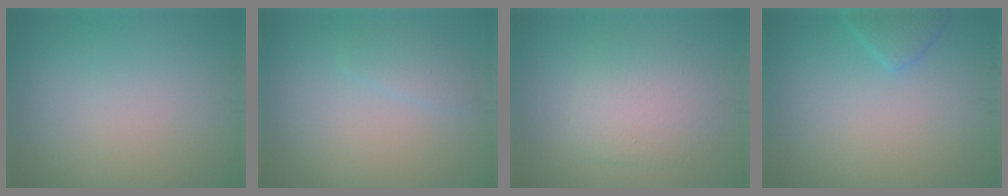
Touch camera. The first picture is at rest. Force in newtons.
{"total": 1.5, "press": 1.5, "slide": 0.1}
{"total": 4.1, "press": 4.1, "slide": 0.3}
{"total": 1.8, "press": 1.8, "slide": 0.1}